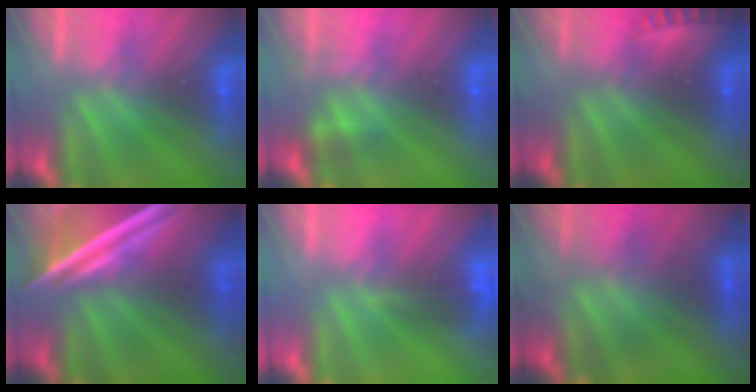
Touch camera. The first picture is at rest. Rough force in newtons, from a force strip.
{"total": 2.3}
{"total": 2.3}
{"total": 7.5}
{"total": 4.6}
{"total": 4.7}